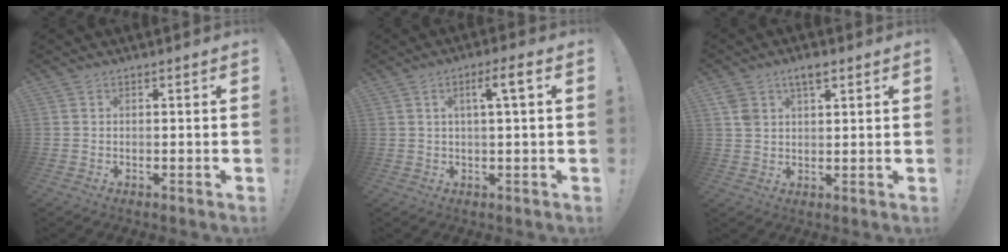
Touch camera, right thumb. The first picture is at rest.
{"total": 5.4, "force": [1.3, 0.4, 5.2], "torque": [-0.089, 0.003, 0.014]}
{"total": 5.2, "force": [2.9, 2.7, 3.3], "torque": [-0.053, -0.008, 0.053]}